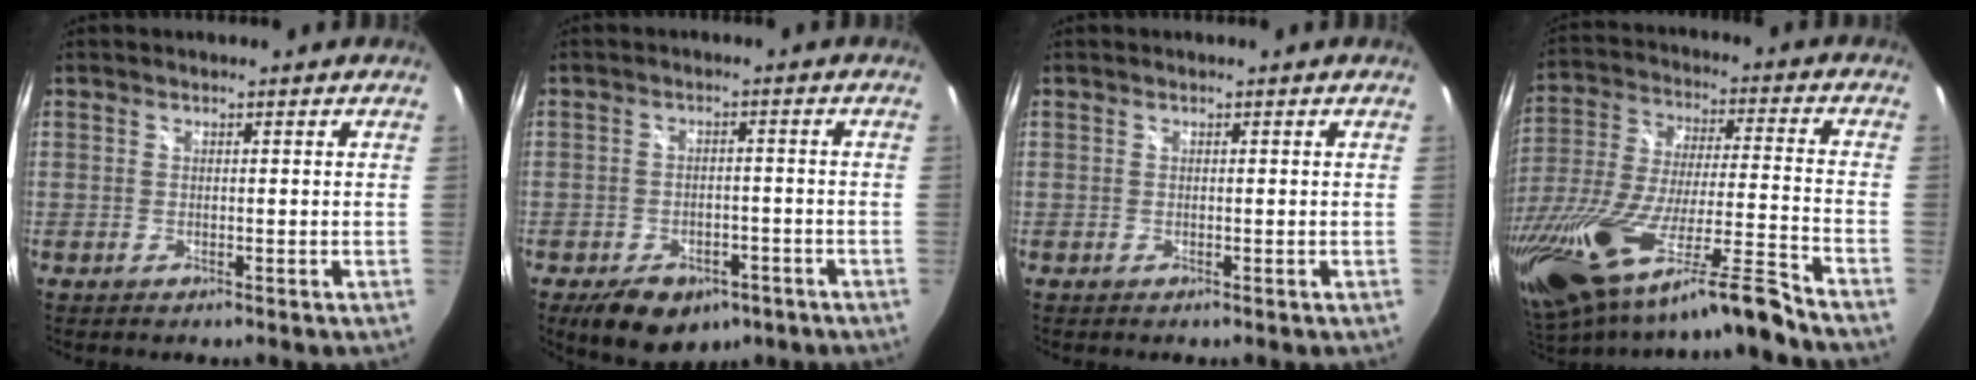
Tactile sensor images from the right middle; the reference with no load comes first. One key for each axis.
{"total": 10.4, "fx": -6.5, "fy": 6.2, "fz": 5.1, "tx": -0.109, "ty": -0.003, "tz": -0.081}
{"total": 0.0}
{"total": 23.4, "fx": -17.2, "fy": 1.2, "fz": 15.8, "tx": -0.292, "ty": -0.070, "tz": -0.295}